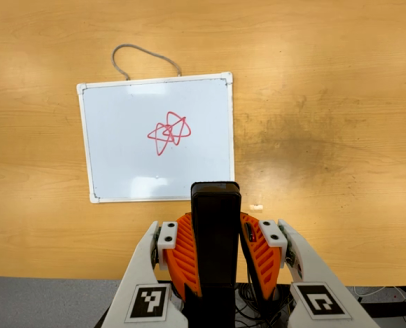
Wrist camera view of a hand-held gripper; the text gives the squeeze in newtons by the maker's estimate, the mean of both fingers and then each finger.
{"total": 4.7, "left": 3.4, "right": 6.1}